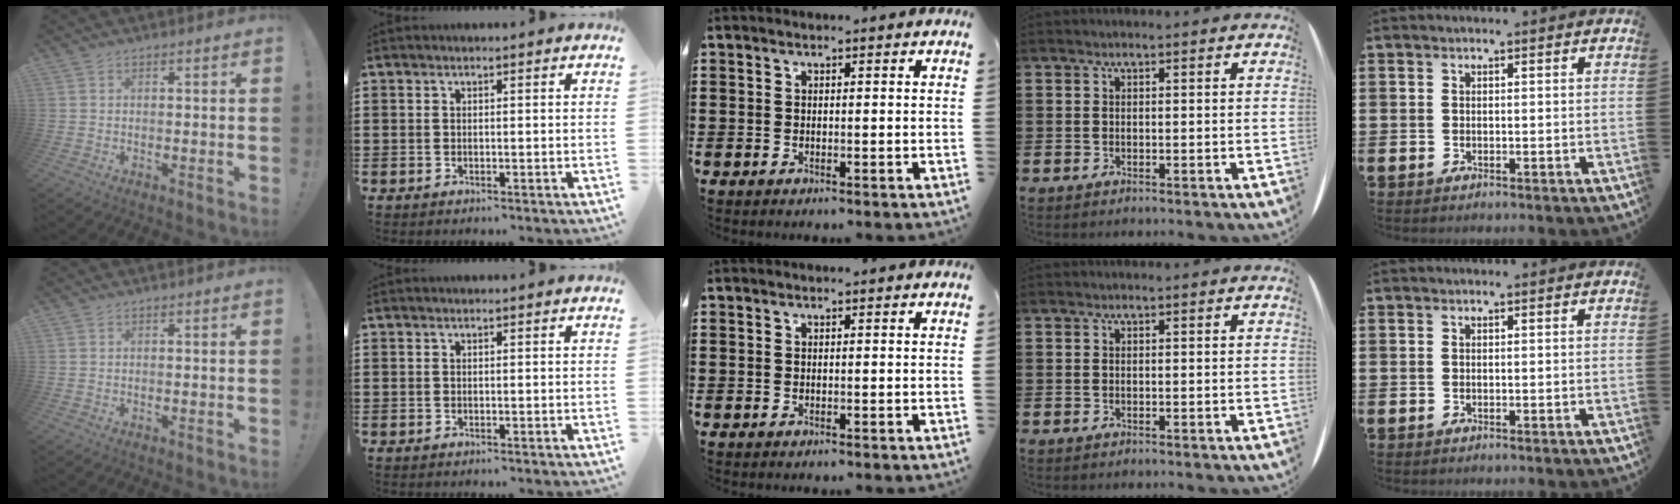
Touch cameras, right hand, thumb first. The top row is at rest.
{}